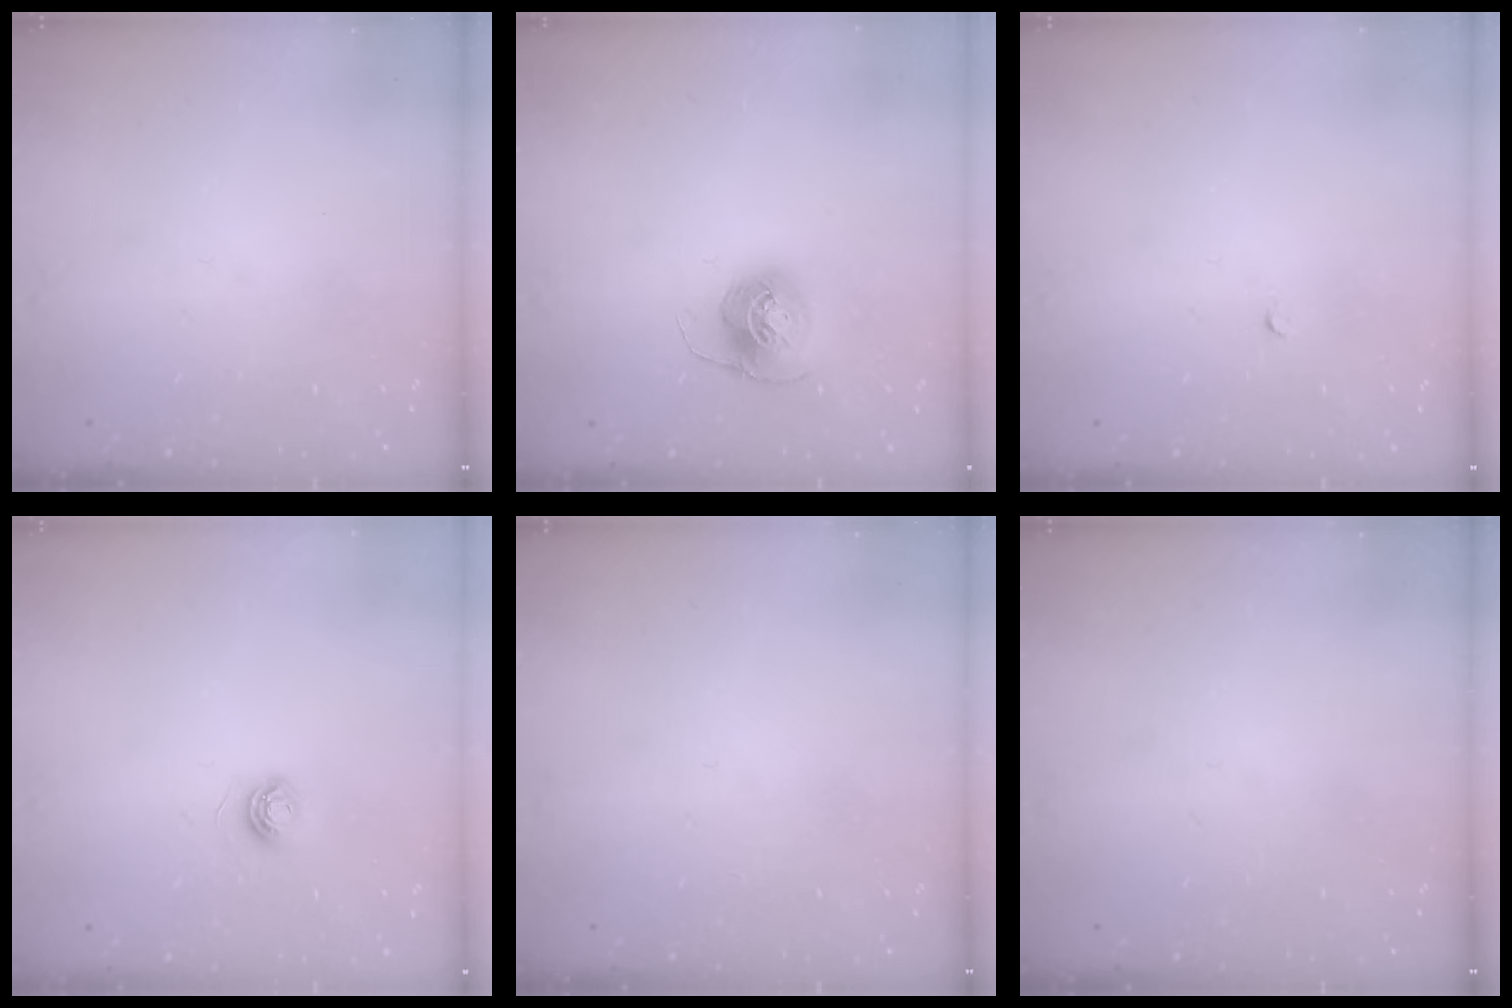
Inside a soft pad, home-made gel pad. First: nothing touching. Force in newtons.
{"total": 7.1, "press": 7.1, "slide": 0.5}
{"total": 2.0, "press": 2.0, "slide": 0.3}
{"total": 5.0, "press": 4.9, "slide": 0.6}
{"total": 0.0}
{"total": 0.0}